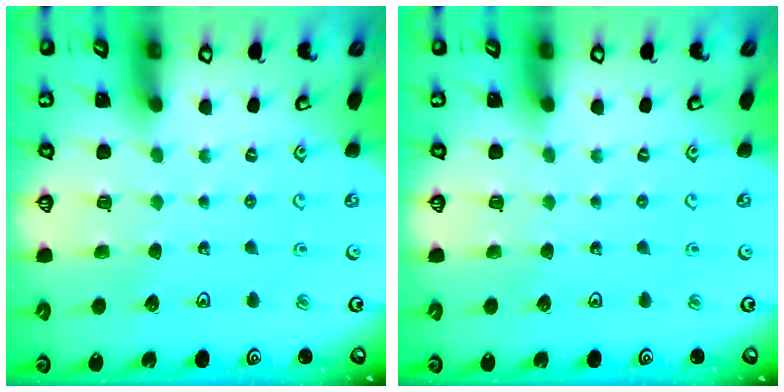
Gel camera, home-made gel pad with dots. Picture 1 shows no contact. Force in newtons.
{"total": 0.0}